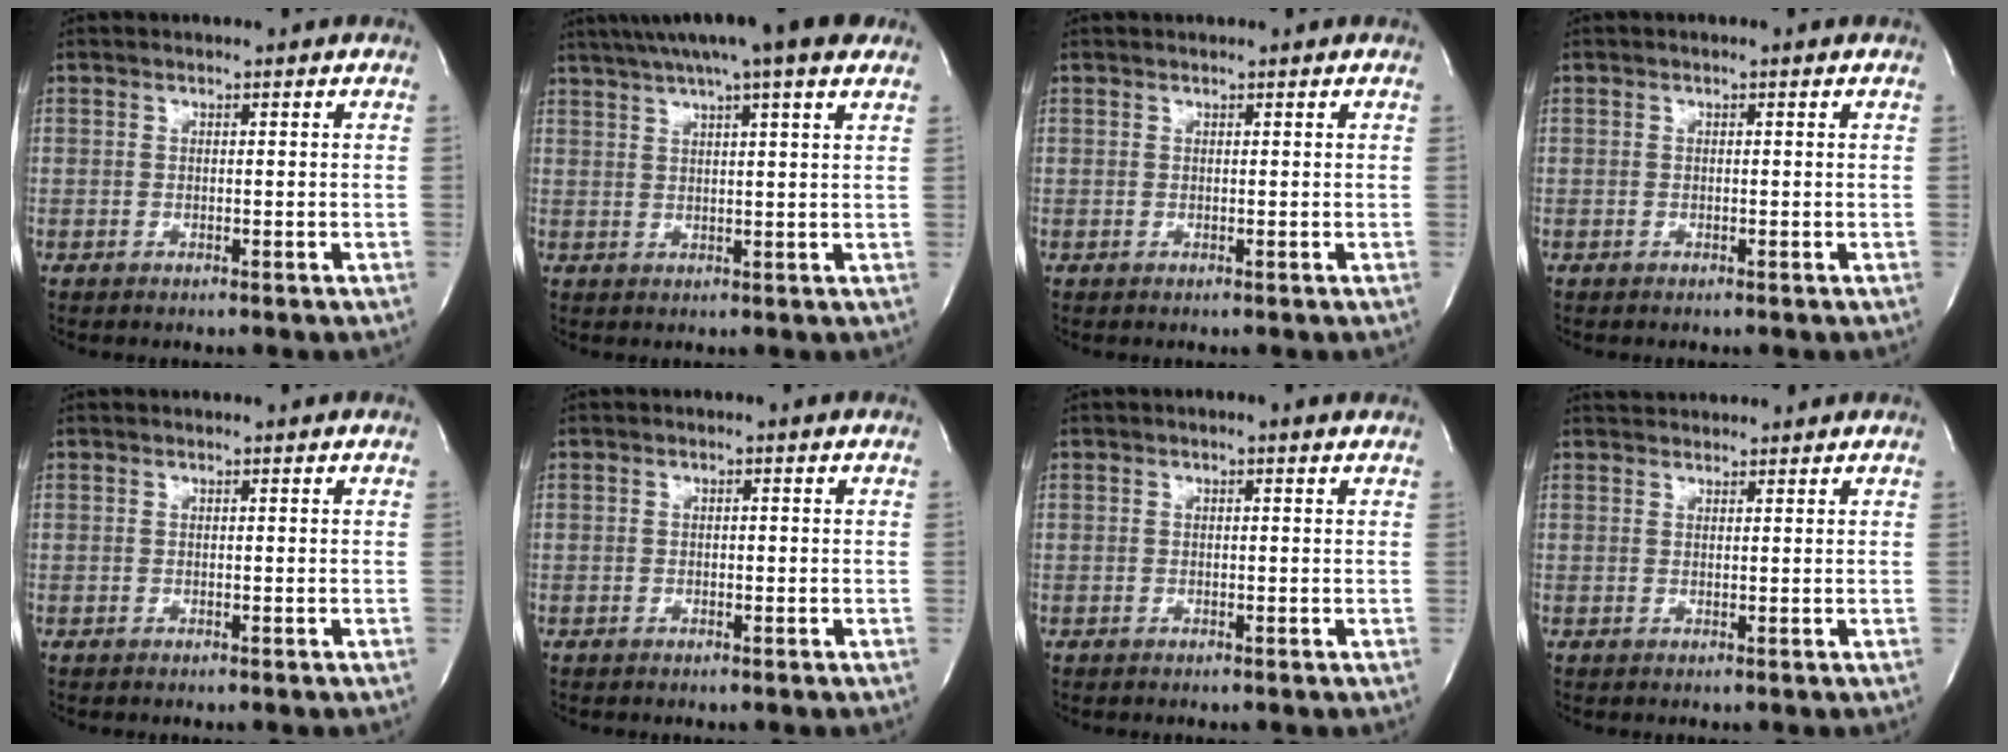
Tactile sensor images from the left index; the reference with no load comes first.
{"total": 14.8, "force": [11.4, 0.7, 9.3], "torque": [-0.156, 0.041, 0.153]}
{"total": 1.6, "force": [1.5, 0.0, 0.6], "torque": [-0.016, 0.021, 0.021]}
{"total": 0.0}
{"total": 0.0}
{"total": 0.0}
{"total": 1.0, "force": [0.5, 0.1, 0.8], "torque": [-0.022, 0.010, 0.004]}
{"total": 1.8, "force": [1.8, 0.2, 0.4], "torque": [-0.010, 0.026, 0.029]}